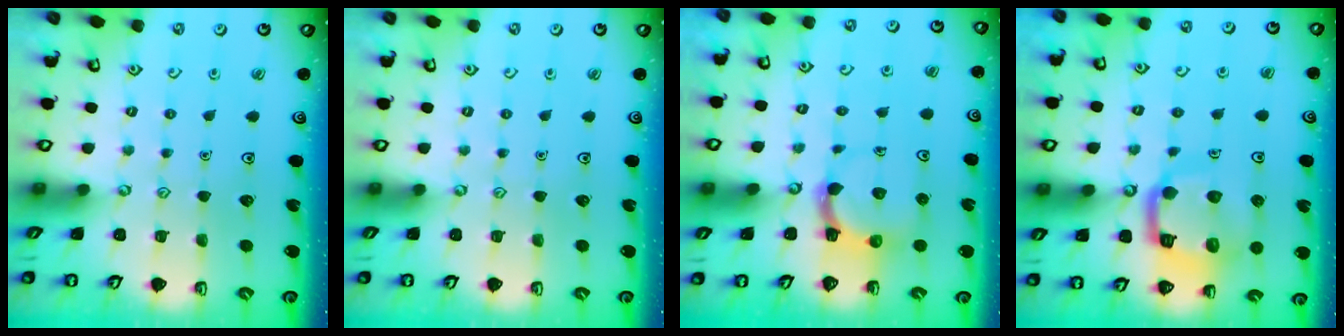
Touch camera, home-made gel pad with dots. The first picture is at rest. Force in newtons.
{"total": 0.0}
{"total": 5.7, "press": 5.6, "slide": 1.1}
{"total": 13.8, "press": 13.7, "slide": 1.7}